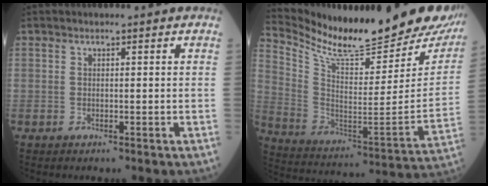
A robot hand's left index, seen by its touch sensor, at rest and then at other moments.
{"total": 26.0, "force": [23.5, 4.3, 10.3], "torque": [-0.185, -0.095, 0.337]}